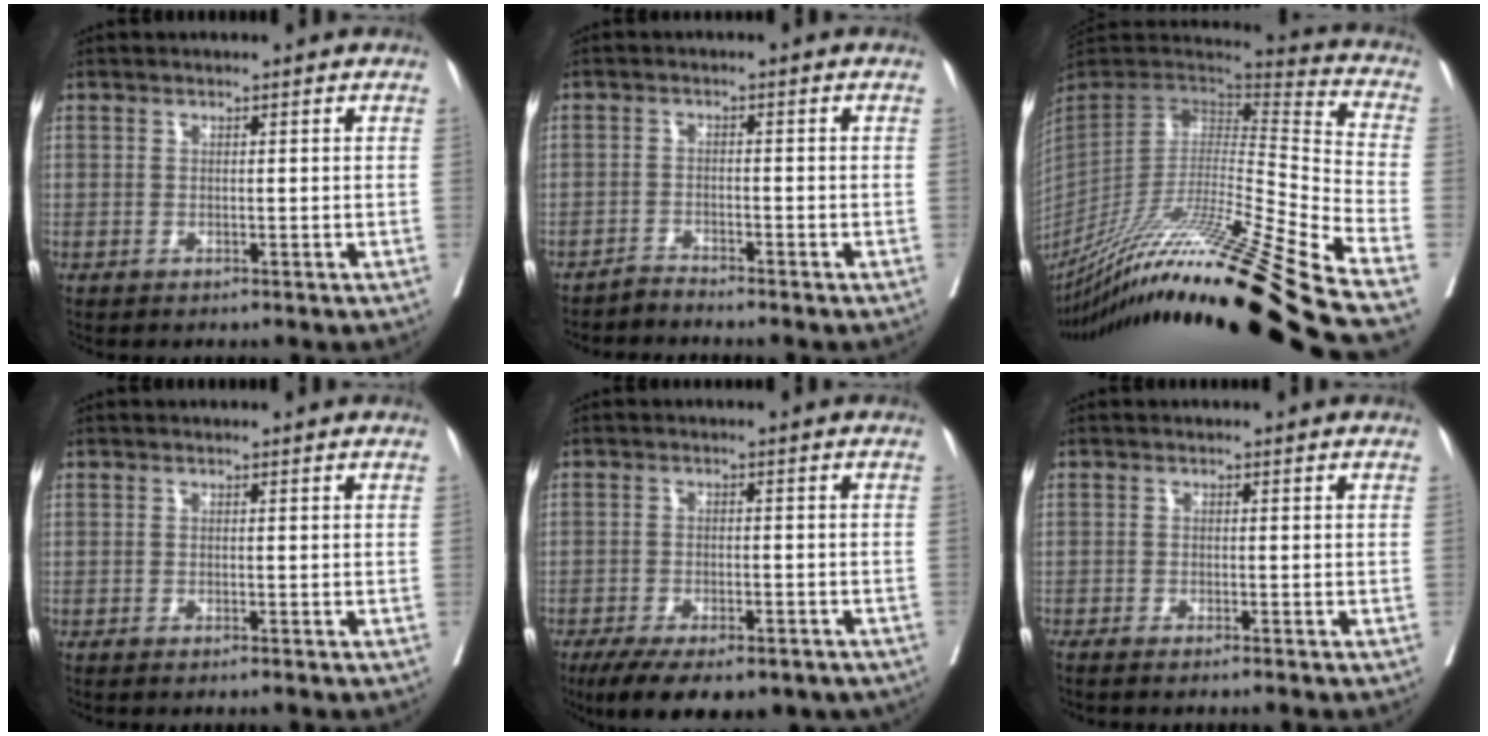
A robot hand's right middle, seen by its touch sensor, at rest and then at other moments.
{"total": 1.9, "force": [-1.8, -0.5, -0.4], "torque": [0.012, -0.006, -0.035]}
{"total": 34.5, "force": [-25.7, -2.3, 22.9], "torque": [-0.344, -0.073, -0.443]}
{"total": 3.1, "force": [-2.7, -0.3, 1.5], "torque": [-0.012, 0.001, -0.034]}
{"total": 15.9, "force": [-11.4, 6.1, 9.2], "torque": [-0.150, -0.016, -0.152]}
{"total": 5.7, "force": [-4.9, -0.7, 2.7], "torque": [-0.016, -0.004, -0.070]}